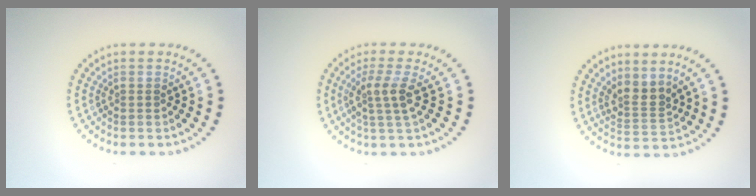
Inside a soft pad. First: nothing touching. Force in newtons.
{"total": 2.8, "press": 2.1, "slide": 1.8}
{"total": 2.5, "press": 1.8, "slide": 1.8}